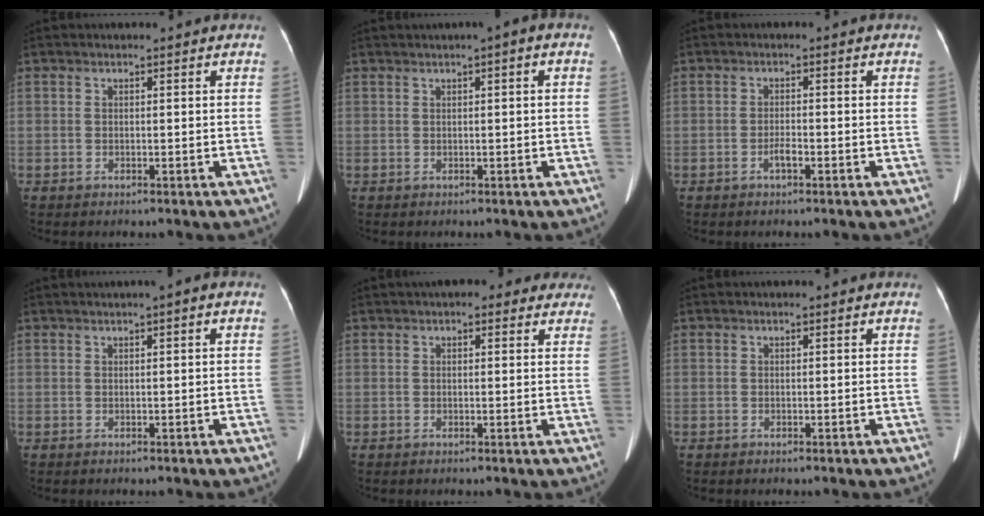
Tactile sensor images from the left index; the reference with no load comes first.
{"total": 2.0, "force": [0.5, 0.1, 2.0], "torque": [-0.030, 0.009, 0.006]}
{"total": 1.7, "force": [-1.0, 0.3, 1.3], "torque": [-0.023, 0.001, -0.019]}
{"total": 1.7, "force": [0.7, 0.0, 1.5], "torque": [-0.029, 0.008, 0.010]}
{"total": 7.5, "force": [5.7, 2.6, 4.1], "torque": [-0.034, 0.022, 0.061]}
{"total": 0.0}